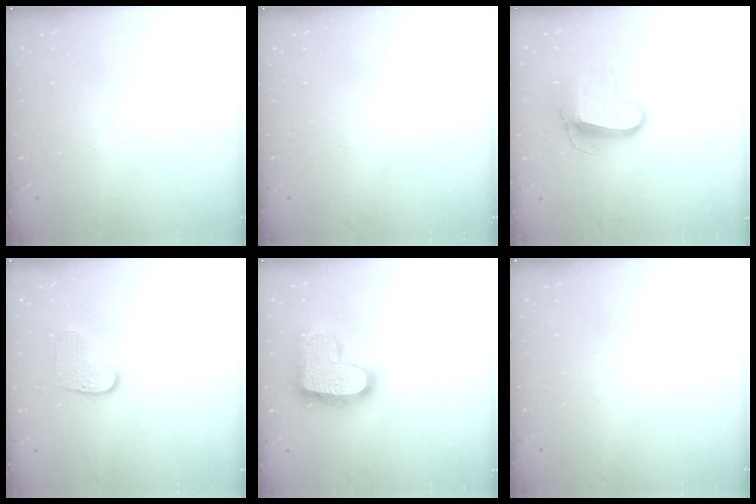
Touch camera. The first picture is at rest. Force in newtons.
{"total": 0.0}
{"total": 10.9, "press": 10.8, "slide": 0.6}
{"total": 6.1, "press": 6.1, "slide": 0.4}
{"total": 18.7, "press": 18.7, "slide": 1.2}
{"total": 0.0}